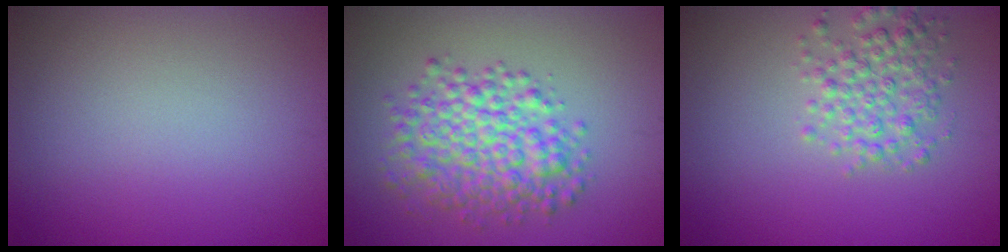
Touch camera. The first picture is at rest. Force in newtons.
{"total": 5.9, "press": 5.9, "slide": 0.2}
{"total": 3.5, "press": 3.5, "slide": 0.1}